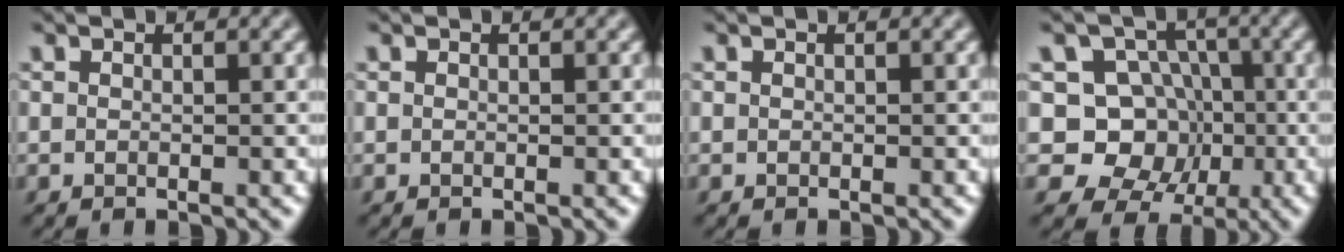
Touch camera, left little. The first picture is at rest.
{"total": 0.0}
{"total": 0.0}
{"total": 8.3, "force": [-1.0, 7.3, 3.8], "torque": [-0.043, 0.006, -0.049]}